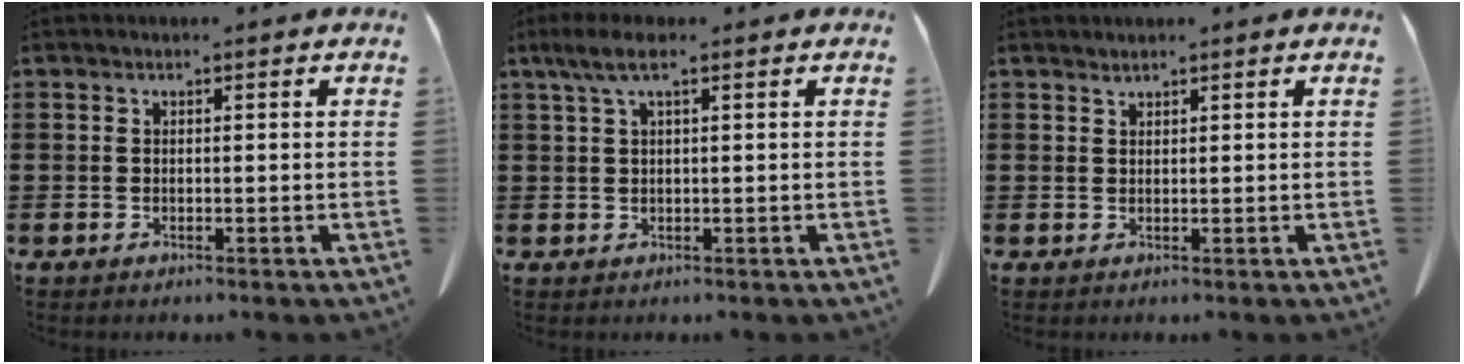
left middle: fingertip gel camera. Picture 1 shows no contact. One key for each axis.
{"total": 3.6, "fx": 1.5, "fy": 0.7, "fz": 3.2, "tx": -0.072, "ty": -0.001, "tz": 0.025}
{"total": 1.0, "fx": 1.0, "fy": 0.0, "fz": 0.1, "tx": -0.004, "ty": -0.003, "tz": 0.021}